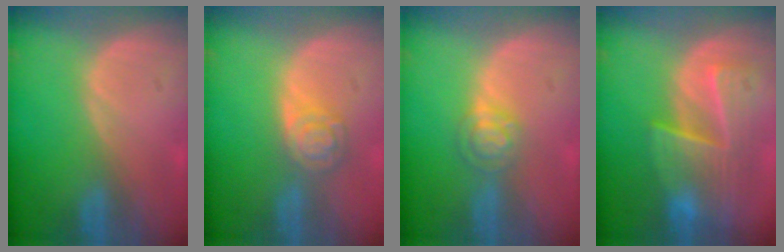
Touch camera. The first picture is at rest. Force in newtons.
{"total": 5.3, "press": 4.6, "slide": 2.6}
{"total": 4.0, "press": 3.6, "slide": 1.7}
{"total": 8.9, "press": 8.1, "slide": 3.7}